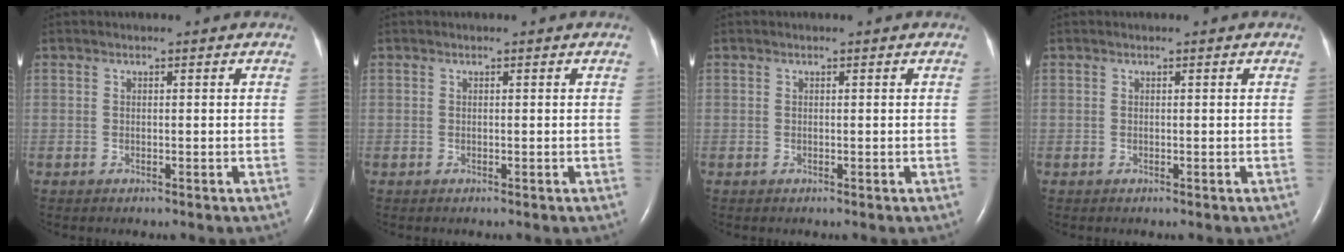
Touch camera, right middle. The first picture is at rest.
{"total": 0.0}
{"total": 0.0}
{"total": 0.0}